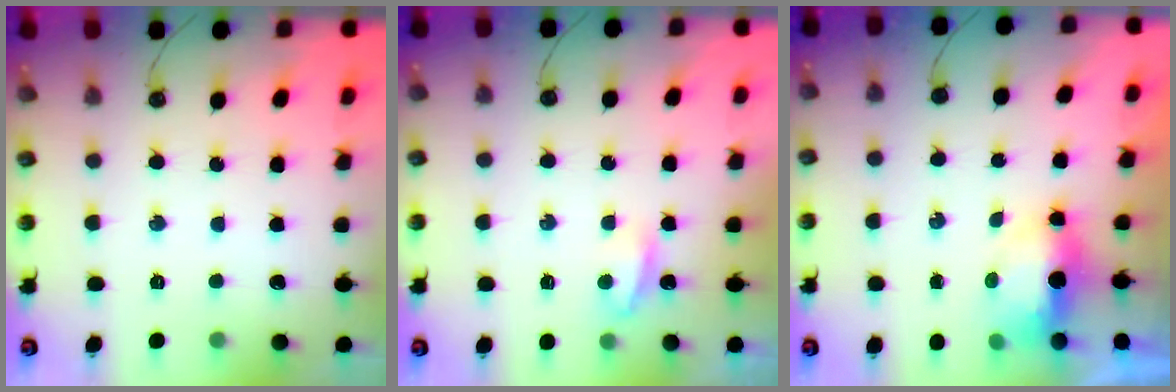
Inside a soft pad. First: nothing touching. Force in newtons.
{"total": 3.9, "press": 3.9, "slide": 0.4}
{"total": 10.2, "press": 7.1, "slide": 7.3}